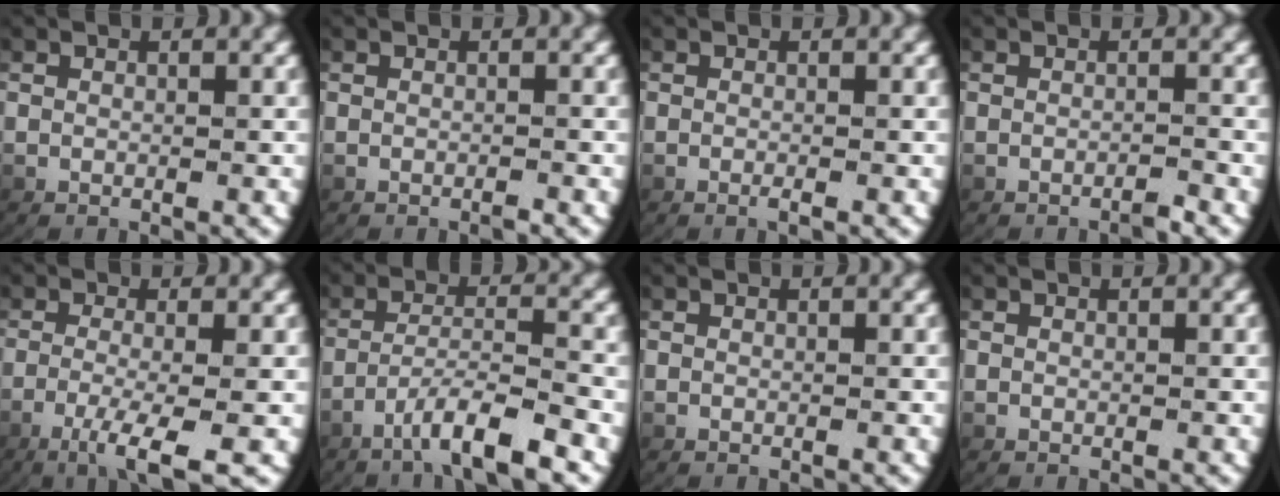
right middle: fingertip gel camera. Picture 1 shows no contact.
{"total": 0.6, "force": [-0.5, -0.3, 0.0], "torque": [0.001, 0.004, -0.010]}
{"total": 1.0, "force": [-0.7, 0.3, 0.6], "torque": [-0.013, 0.006, -0.015]}
{"total": 1.1, "force": [-1.0, -0.4, 0.1], "torque": [-0.001, 0.003, -0.018]}
{"total": 5.3, "force": [-2.9, 0.6, 4.3], "torque": [-0.087, -0.023, -0.035]}
{"total": 4.7, "force": [-2.9, 0.5, 3.6], "torque": [-0.070, -0.005, -0.043]}
{"total": 0.0}
{"total": 0.0}